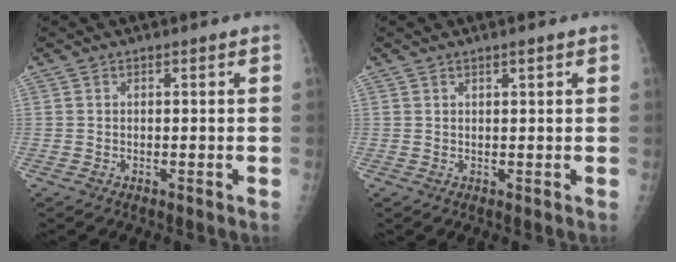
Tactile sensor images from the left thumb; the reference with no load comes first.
{"total": 1.1, "force": [0.7, 0.1, 0.8], "torque": [-0.010, -0.003, 0.012]}